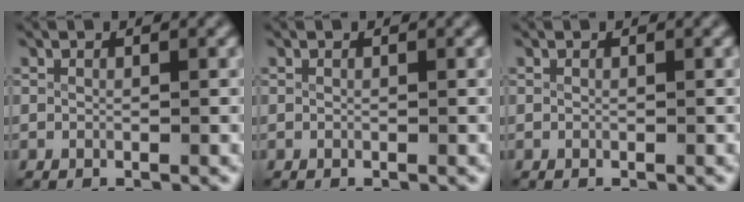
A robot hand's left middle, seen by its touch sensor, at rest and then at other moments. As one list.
[{"total": 0.0}, {"total": 0.0}]